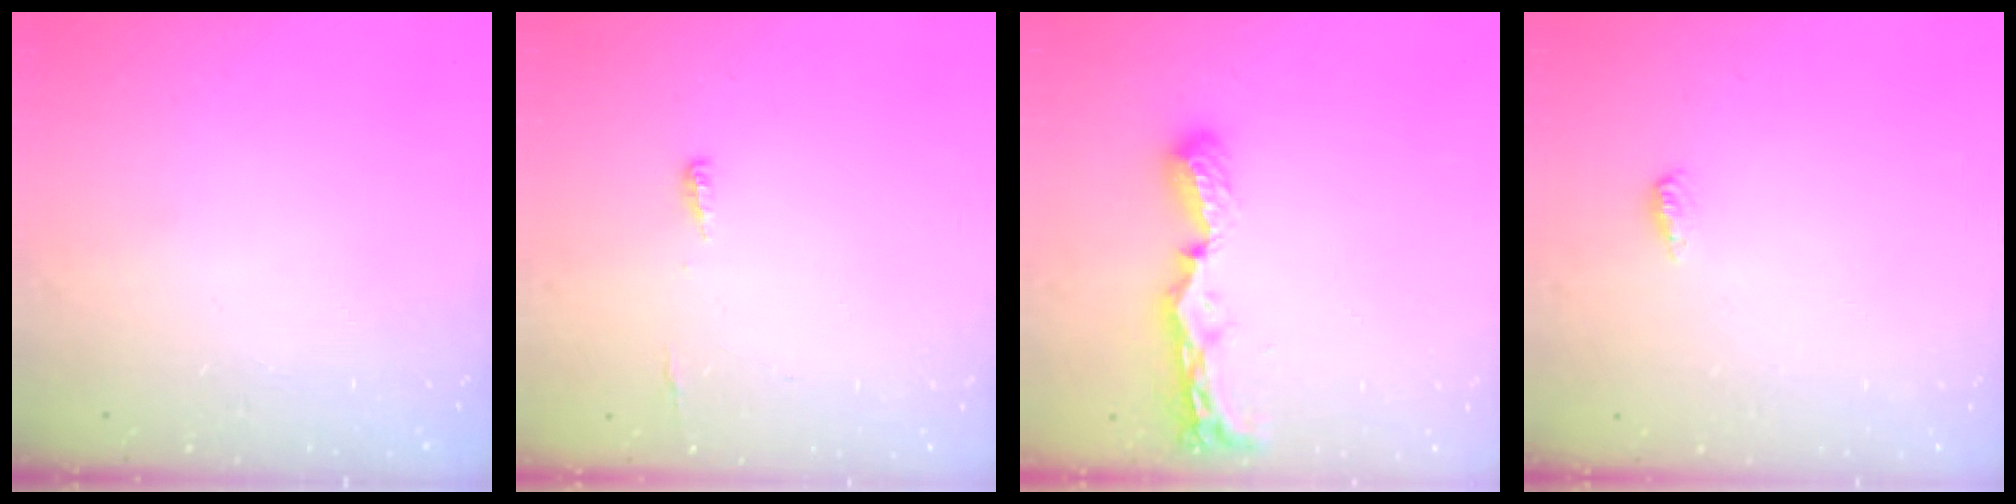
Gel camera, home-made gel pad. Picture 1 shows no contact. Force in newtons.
{"total": 3.7, "press": 3.5, "slide": 1.2}
{"total": 8.8, "press": 8.8, "slide": 0.3}
{"total": 4.9, "press": 4.4, "slide": 2.0}